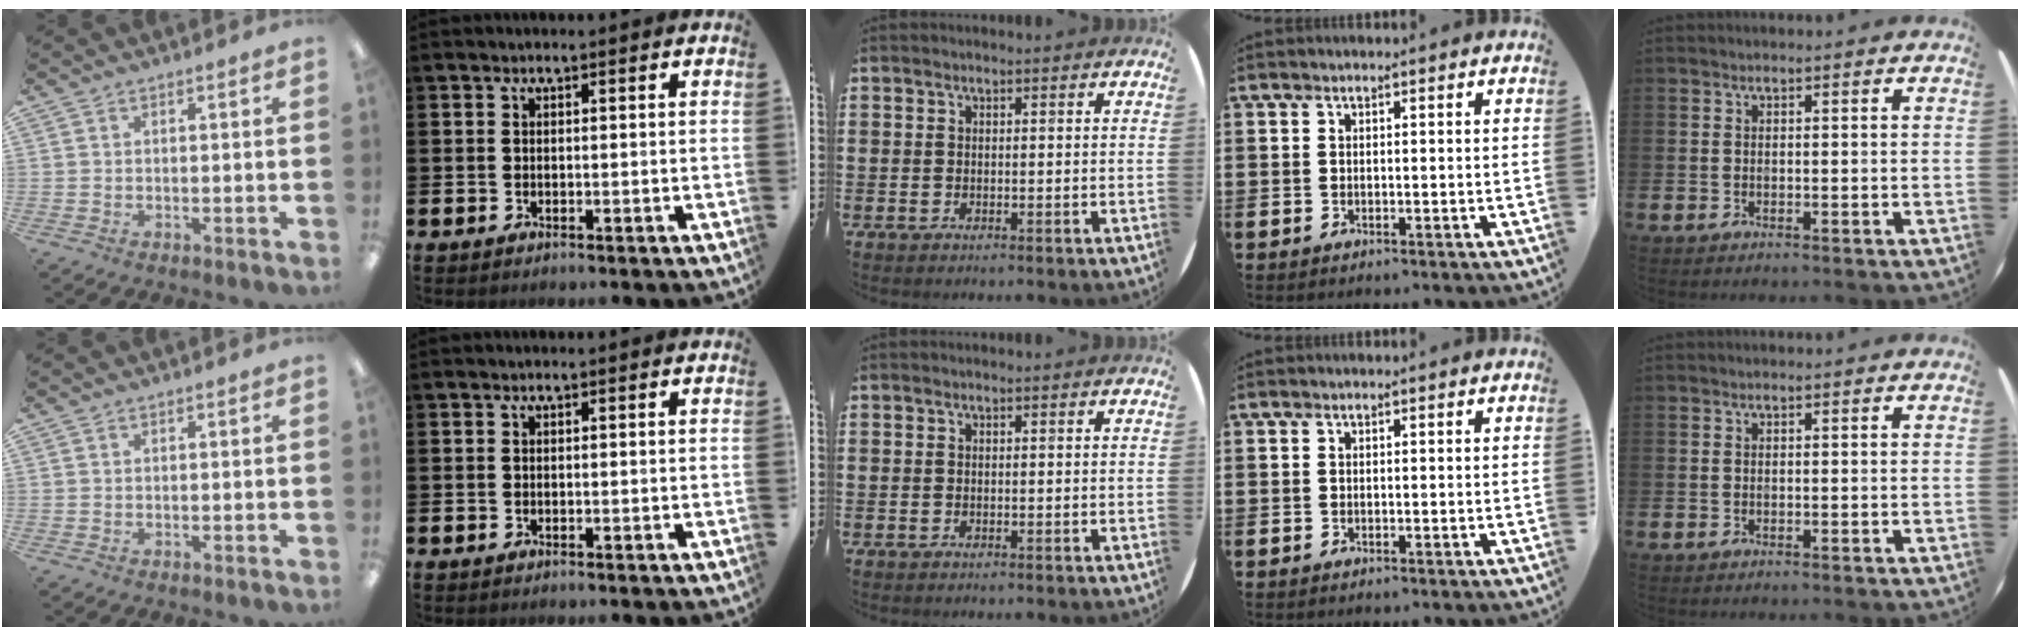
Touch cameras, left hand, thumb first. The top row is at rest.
{}